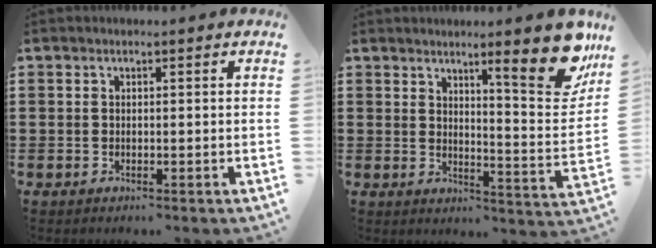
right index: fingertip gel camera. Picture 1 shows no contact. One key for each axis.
{"total": 12.5, "fx": 8.5, "fy": 2.3, "fz": 8.8, "tx": -0.123, "ty": -0.055, "tz": 0.136}